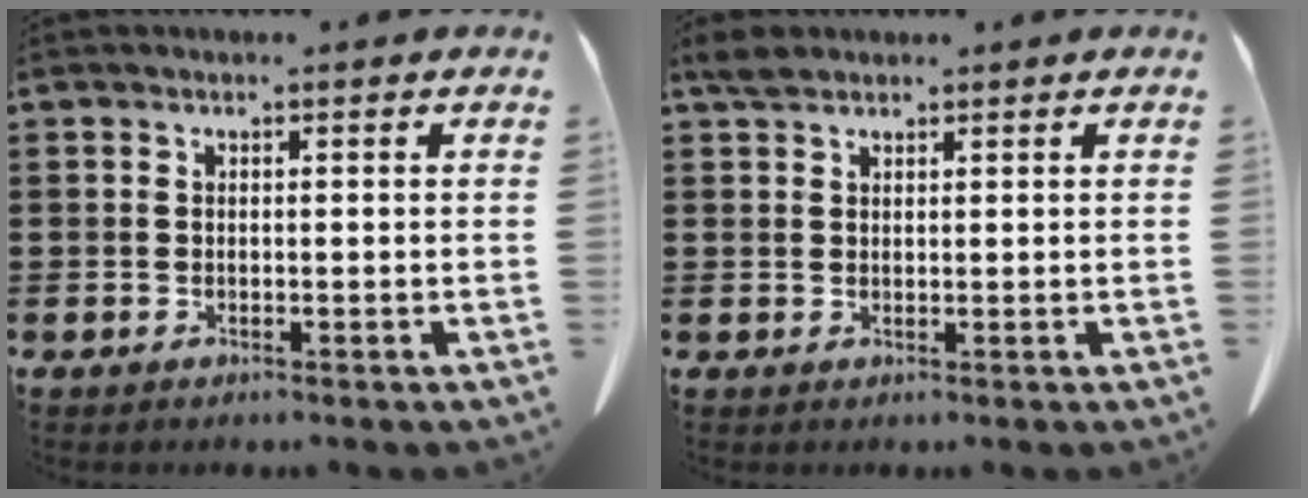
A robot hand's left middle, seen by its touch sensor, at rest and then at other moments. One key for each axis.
{"total": 2.0, "fx": 1.6, "fy": 0.8, "fz": 0.7, "tx": -0.018, "ty": 0.003, "tz": 0.033}